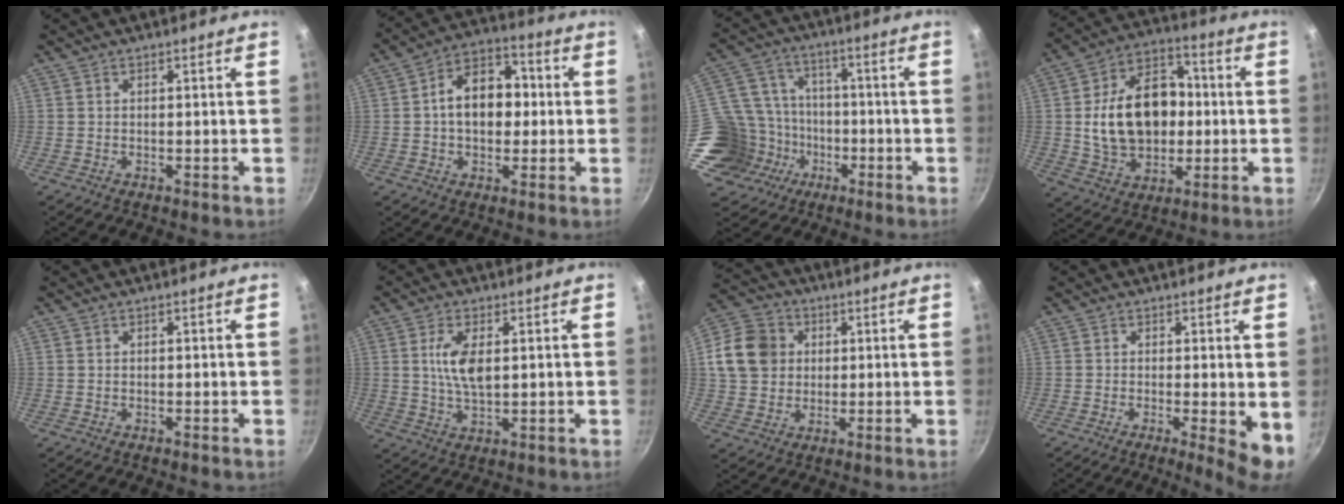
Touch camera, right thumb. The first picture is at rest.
{"total": 12.7, "force": [0.5, 8.9, 9.1], "torque": [-0.100, 0.031, -0.008]}
{"total": 19.0, "force": [-6.8, 15.7, 8.2], "torque": [-0.152, 0.058, -0.102]}
{"total": 19.8, "force": [0.2, 14.1, 13.9], "torque": [-0.205, 0.031, 0.007]}
{"total": 0.0}
{"total": 7.5, "force": [1.4, 3.7, 6.4], "torque": [-0.120, -0.005, 0.027]}
{"total": 12.0, "force": [2.2, 10.3, 5.7], "torque": [-0.081, 0.014, 0.030]}
{"total": 6.1, "force": [-0.7, 1.3, 5.9], "torque": [-0.076, -0.015, -0.009]}